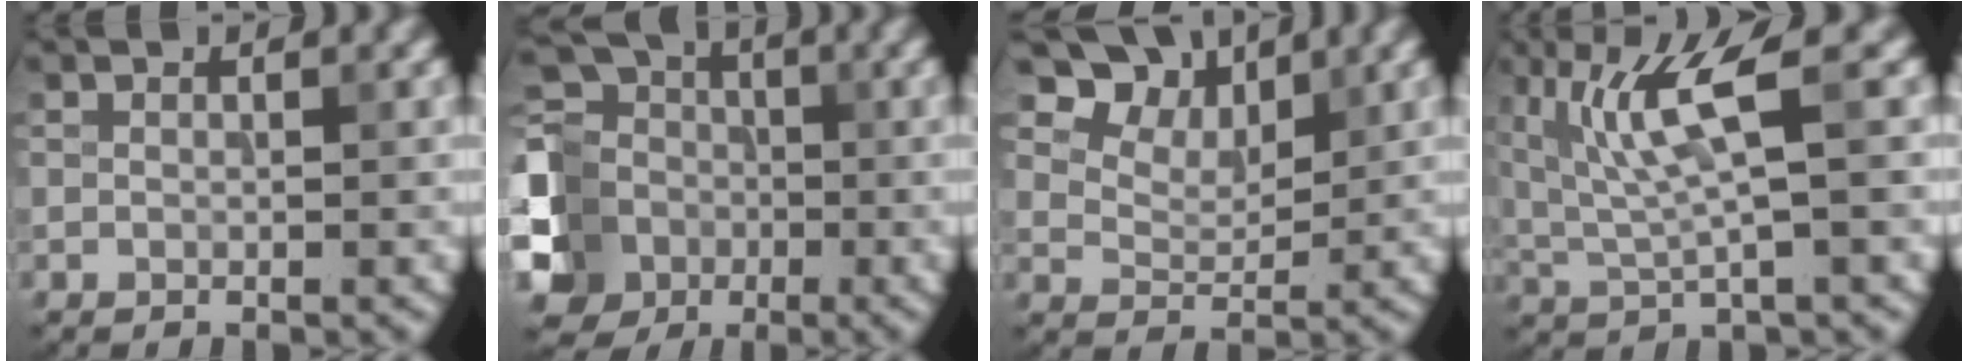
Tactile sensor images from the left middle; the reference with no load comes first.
{"total": 9.0, "force": [-2.6, 7.4, 4.4], "torque": [-0.102, -0.006, -0.056]}
{"total": 6.2, "force": [4.2, 3.4, 3.0], "torque": [-0.055, -0.005, 0.080]}
{"total": 6.0, "force": [1.8, 0.9, 5.6], "torque": [-0.123, -0.003, 0.040]}